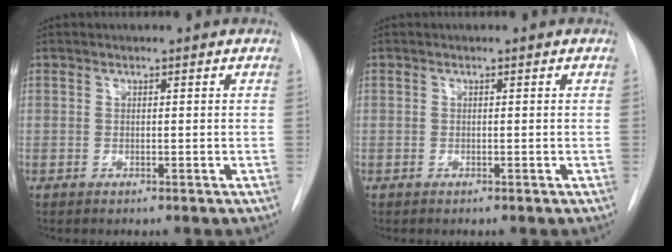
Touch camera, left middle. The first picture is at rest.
{"total": 0.0}